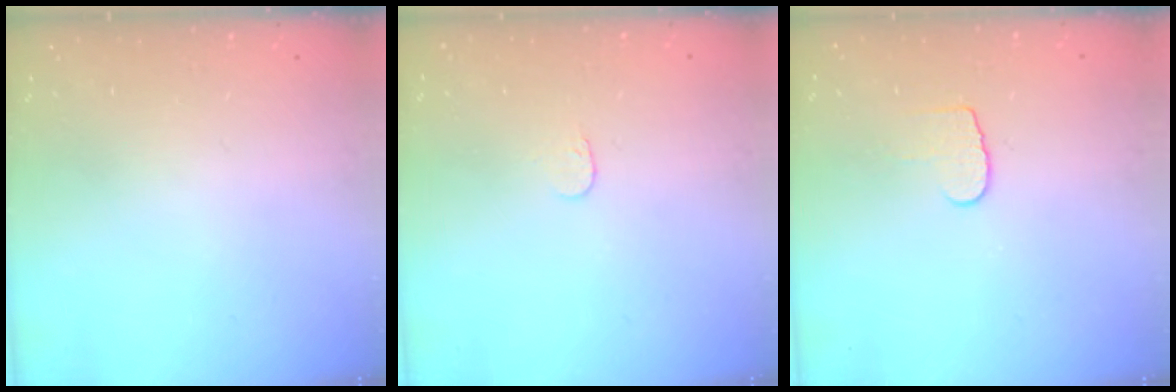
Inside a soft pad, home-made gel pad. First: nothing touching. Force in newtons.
{"total": 3.6, "press": 3.6, "slide": 0.3}
{"total": 5.7, "press": 5.6, "slide": 0.5}